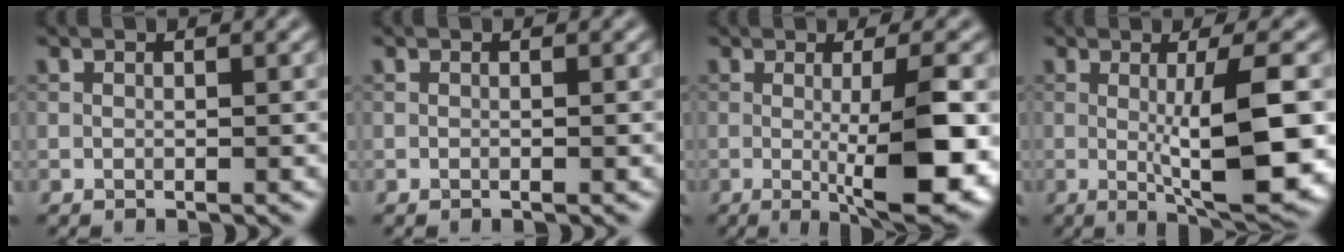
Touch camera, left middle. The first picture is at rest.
{"total": 0.0}
{"total": 8.8, "force": [-1.2, 1.8, 8.5], "torque": [-0.118, -0.013, -0.013]}
{"total": 8.6, "force": [-0.3, 1.7, 8.4], "torque": [-0.122, -0.008, 0.002]}